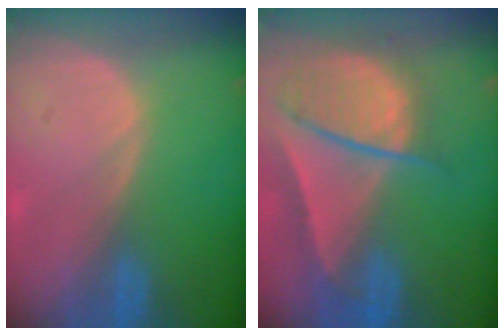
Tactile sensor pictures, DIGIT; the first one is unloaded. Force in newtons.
{"total": 9.5, "press": 8.1, "slide": 4.9}